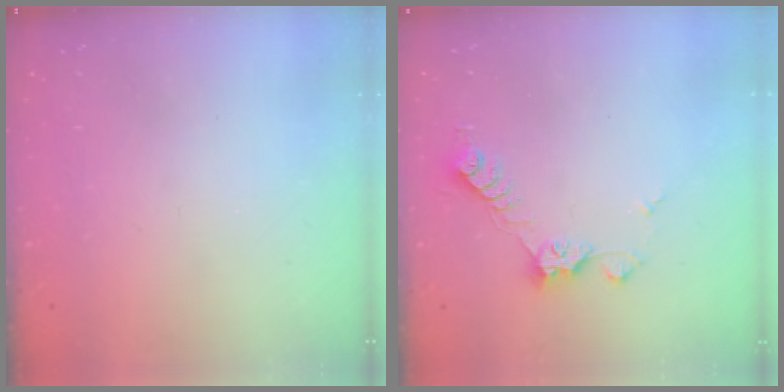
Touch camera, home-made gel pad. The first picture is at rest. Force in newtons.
{"total": 8.1, "press": 8.1, "slide": 0.2}